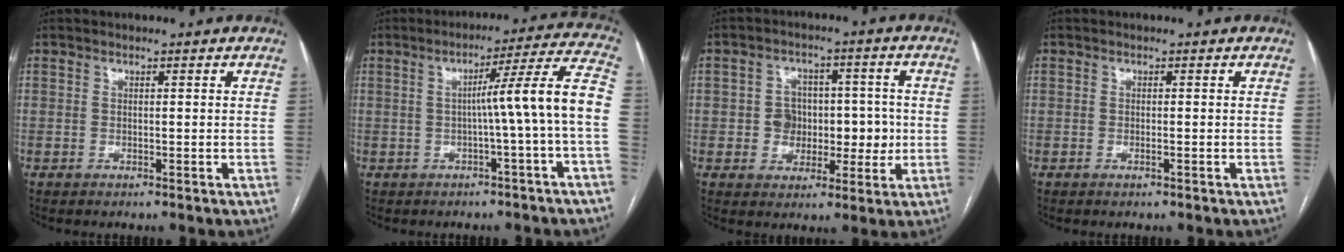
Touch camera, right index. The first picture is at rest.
{"total": 9.7, "force": [-1.4, -1.9, 9.4], "torque": [-0.127, 0.024, -0.018]}
{"total": 7.8, "force": [-0.5, 6.7, 3.9], "torque": [-0.044, 0.032, 0.000]}
{"total": 0.6, "force": [-0.3, 0.1, 0.5], "torque": [-0.011, -0.001, -0.004]}